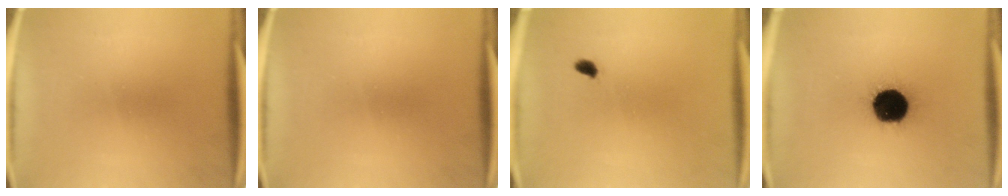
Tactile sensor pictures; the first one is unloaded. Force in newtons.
{"total": 0.0}
{"total": 1.4}
{"total": 18.7}